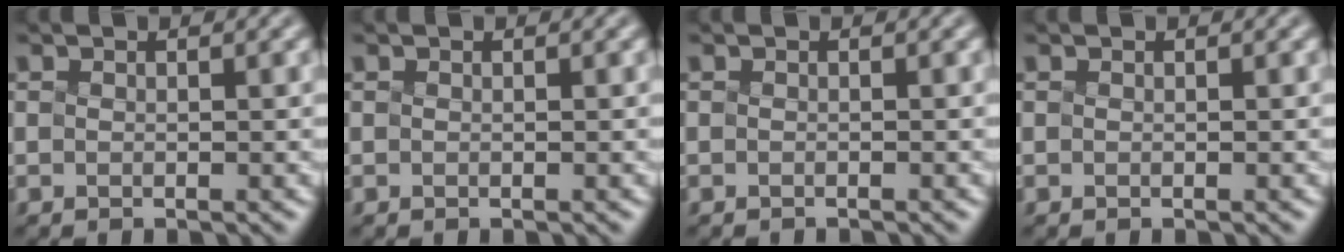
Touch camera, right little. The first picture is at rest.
{"total": 0.0}
{"total": 0.8, "force": [-0.8, -0.1, 0.0], "torque": [-0.001, -0.004, -0.011]}
{"total": 0.0}